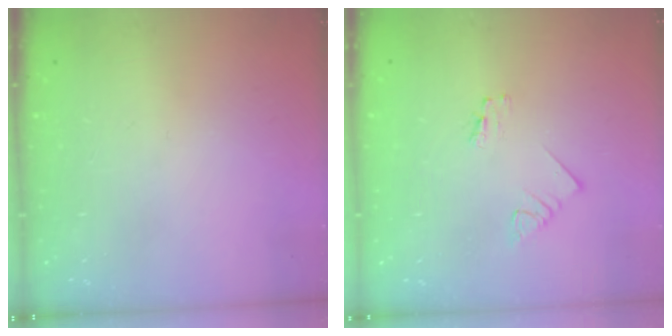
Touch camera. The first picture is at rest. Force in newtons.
{"total": 1.2, "press": 1.2, "slide": 0.1}